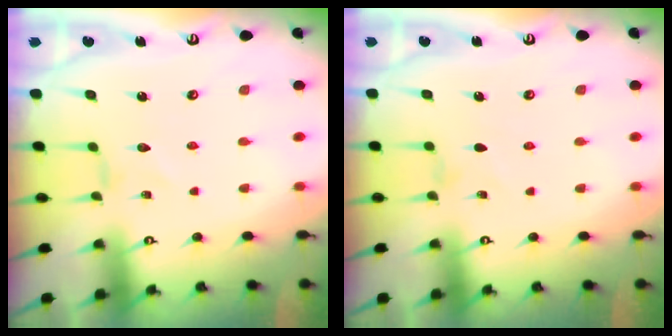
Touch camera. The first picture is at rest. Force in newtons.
{"total": 0.9, "press": 0.8, "slide": 0.2}